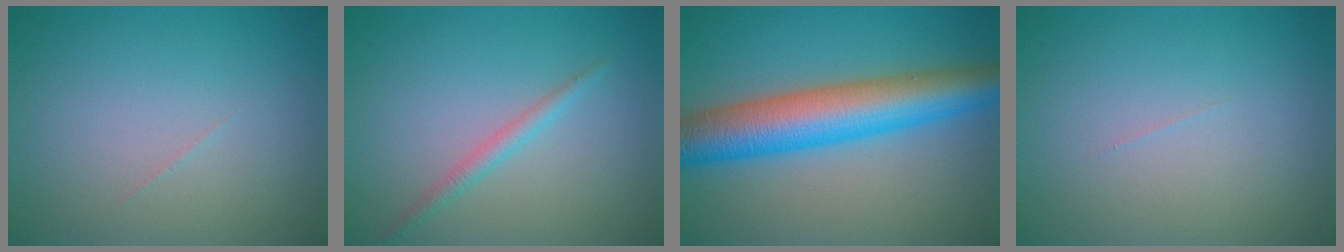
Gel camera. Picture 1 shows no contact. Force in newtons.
{"total": 1.5, "press": 1.5, "slide": 0.0}
{"total": 9.2, "press": 9.2, "slide": 0.0}
{"total": 0.0}